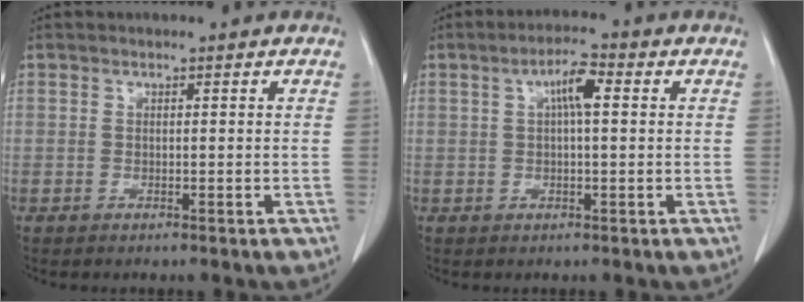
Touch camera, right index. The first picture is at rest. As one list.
[{"total": 4.6, "force": [1.1, 0.9, 4.4], "torque": [-0.079, 0.013, 0.018]}]